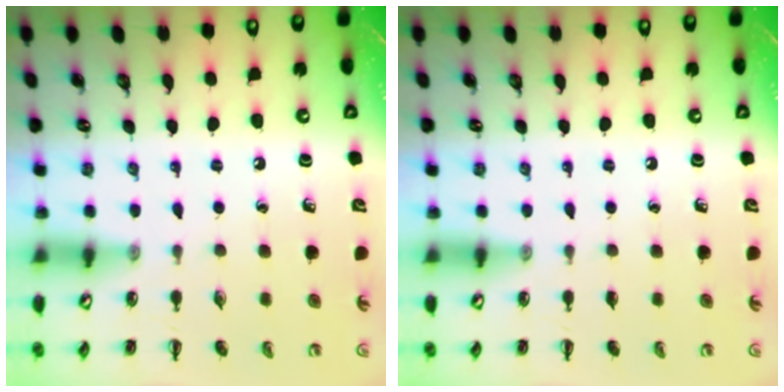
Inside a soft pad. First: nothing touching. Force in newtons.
{"total": 0.0}